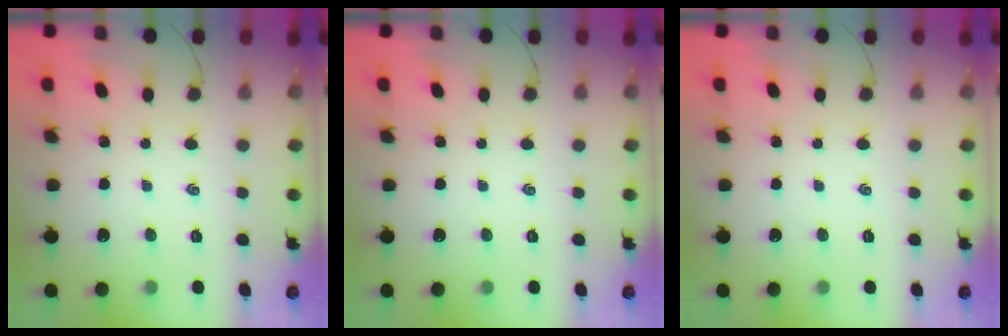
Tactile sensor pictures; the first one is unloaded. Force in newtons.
{"total": 0.0}
{"total": 0.0}